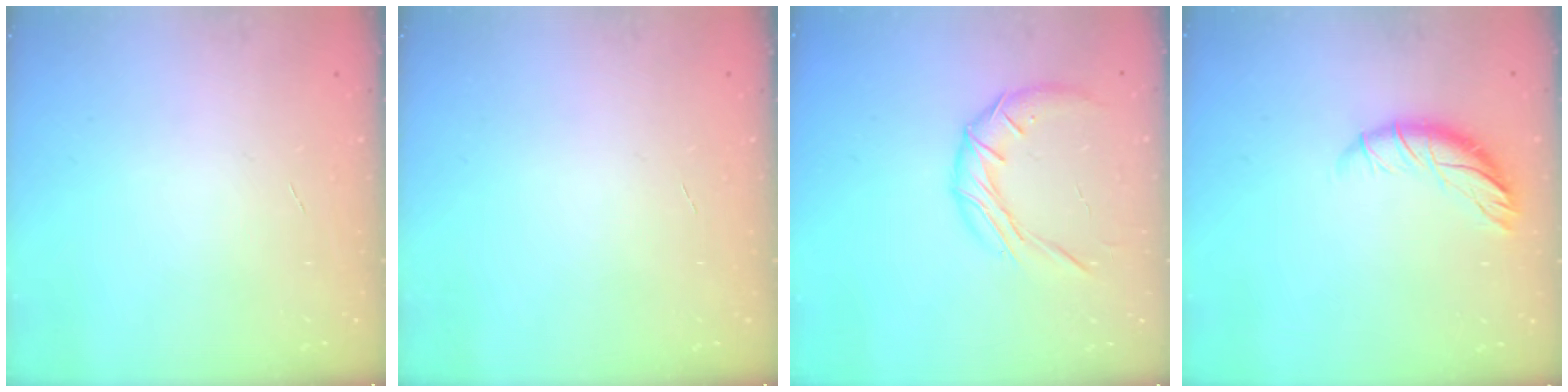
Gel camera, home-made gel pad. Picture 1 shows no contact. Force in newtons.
{"total": 0.0}
{"total": 10.5, "press": 10.5, "slide": 0.8}
{"total": 9.0, "press": 9.0, "slide": 1.2}